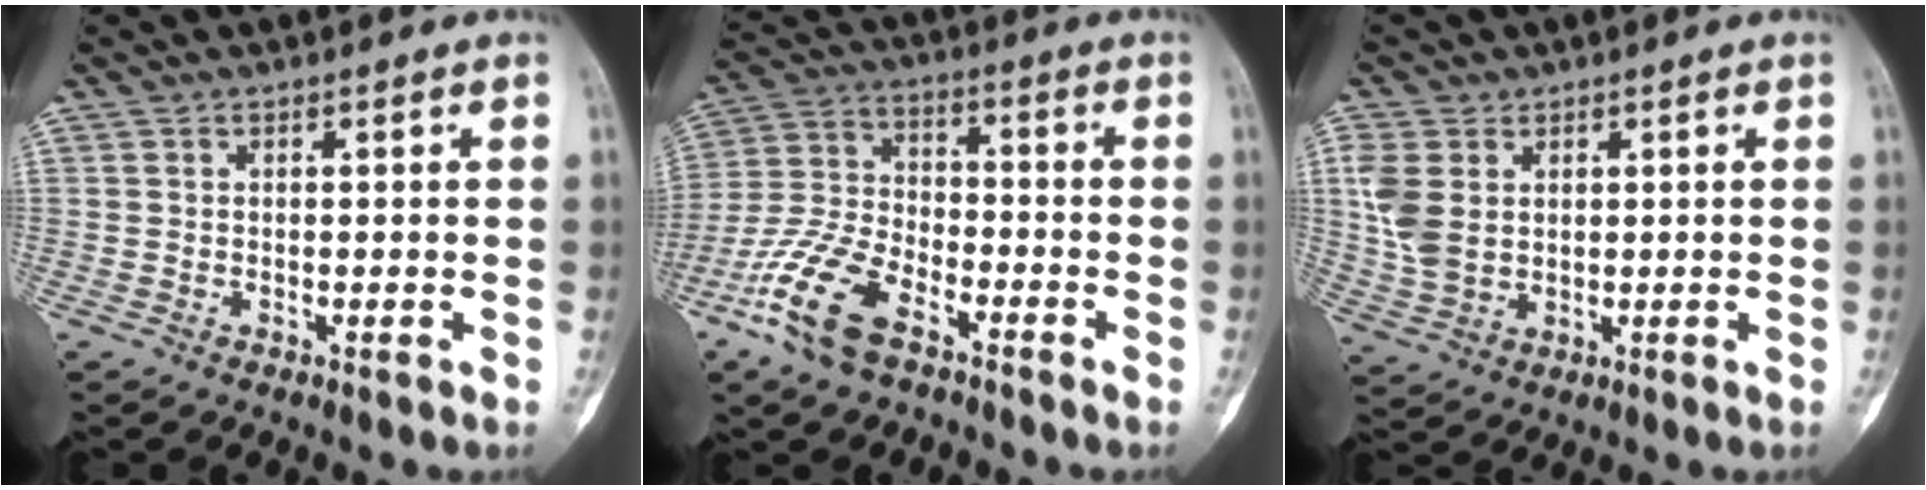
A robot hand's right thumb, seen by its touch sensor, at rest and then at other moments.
{"total": 13.1, "force": [-7.8, 6.2, 8.5], "torque": [-0.183, 0.034, -0.160]}
{"total": 7.8, "force": [1.9, 5.7, 5.0], "torque": [-0.105, -0.007, 0.046]}